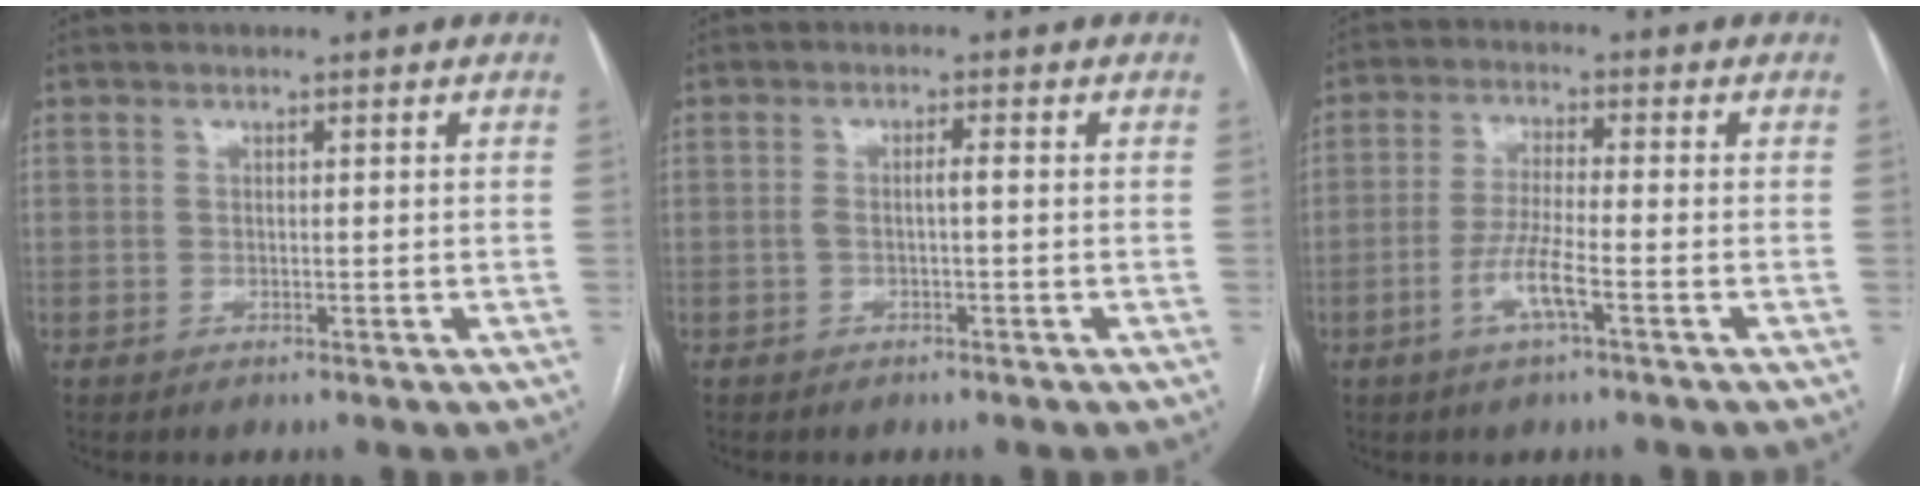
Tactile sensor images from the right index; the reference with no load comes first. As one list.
[{"total": 2.0, "force": [-0.5, 0.3, 1.9], "torque": [-0.040, 0.009, -0.007]}, {"total": 6.0, "force": [-2.6, 0.2, 5.3], "torque": [-0.109, -0.002, -0.052]}]